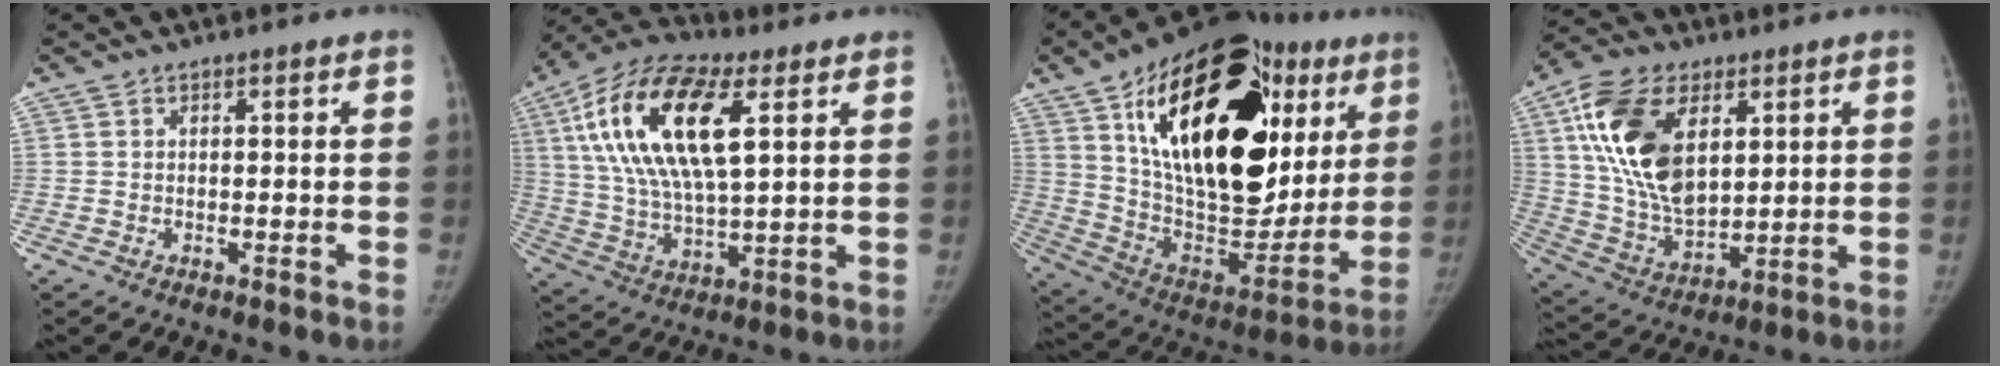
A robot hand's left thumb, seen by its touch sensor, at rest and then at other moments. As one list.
[{"total": 21.6, "force": [7.1, 8.8, 18.4], "torque": [-0.355, -0.001, 0.125]}, {"total": 39.6, "force": [14.4, 20.3, 30.8], "torque": [-0.455, 0.014, 0.244]}, {"total": 19.6, "force": [6.3, 11.4, 14.7], "torque": [-0.258, -0.020, 0.122]}]